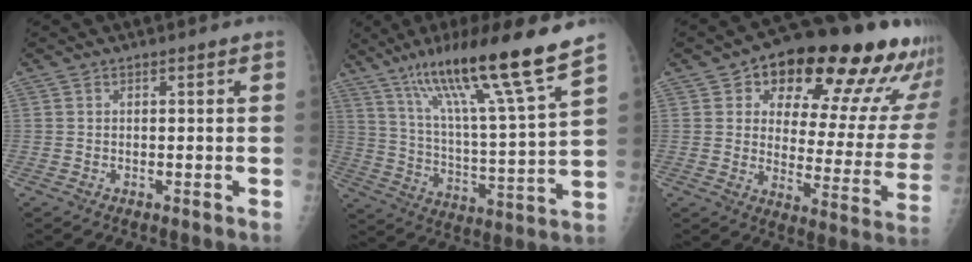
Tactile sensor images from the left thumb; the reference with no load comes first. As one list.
[{"total": 20.6, "force": [14.5, 0.6, 14.6], "torque": [-0.225, -0.060, 0.247]}, {"total": 24.8, "force": [14.1, 10.4, 17.5], "torque": [-0.193, -0.042, 0.191]}]